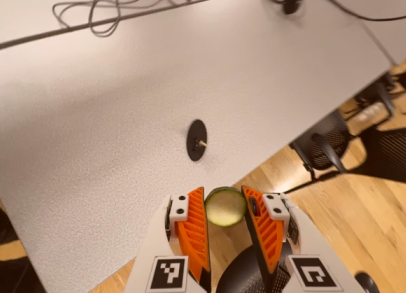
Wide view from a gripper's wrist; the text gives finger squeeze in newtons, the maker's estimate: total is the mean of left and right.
{"total": 9.0, "left": 9.0, "right": 8.9}